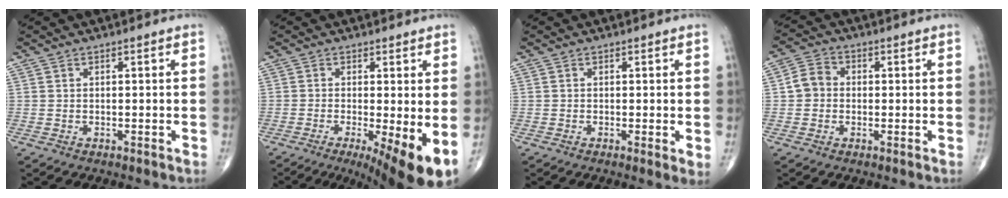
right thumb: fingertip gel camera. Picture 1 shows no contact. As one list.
[{"total": 10.9, "force": [-3.2, 2.7, 10.1], "torque": [-0.151, -0.018, -0.042]}, {"total": 2.1, "force": [-0.1, 0.4, 2.0], "torque": [-0.035, -0.008, -0.006]}, {"total": 4.5, "force": [-0.2, 3.9, 2.1], "torque": [-0.028, 0.013, -0.012]}]